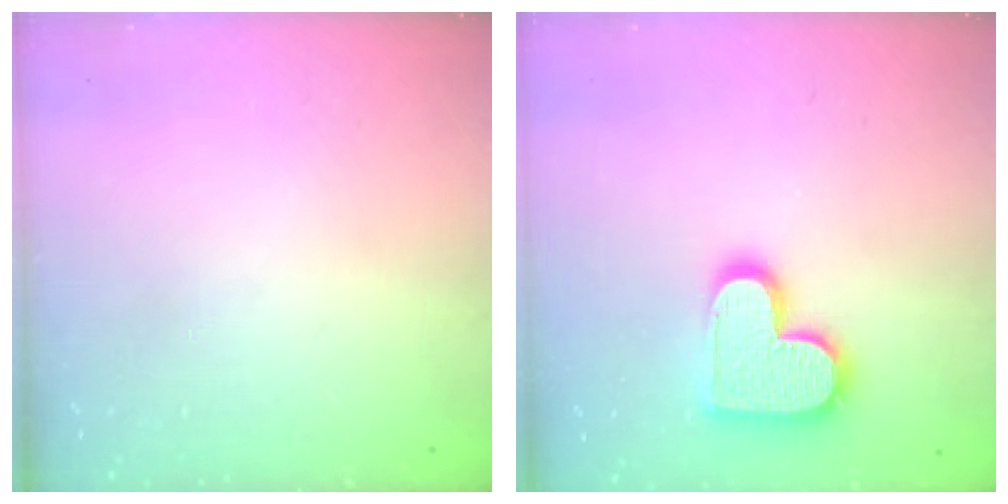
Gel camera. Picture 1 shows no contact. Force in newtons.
{"total": 15.1, "press": 15.1, "slide": 1.1}